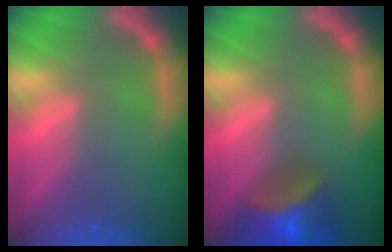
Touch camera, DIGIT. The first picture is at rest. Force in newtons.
{"total": 7.5}